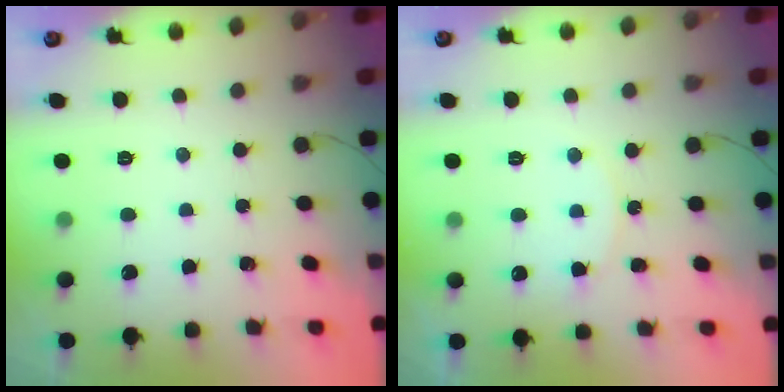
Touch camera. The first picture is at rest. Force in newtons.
{"total": 5.6, "press": 5.6, "slide": 0.5}